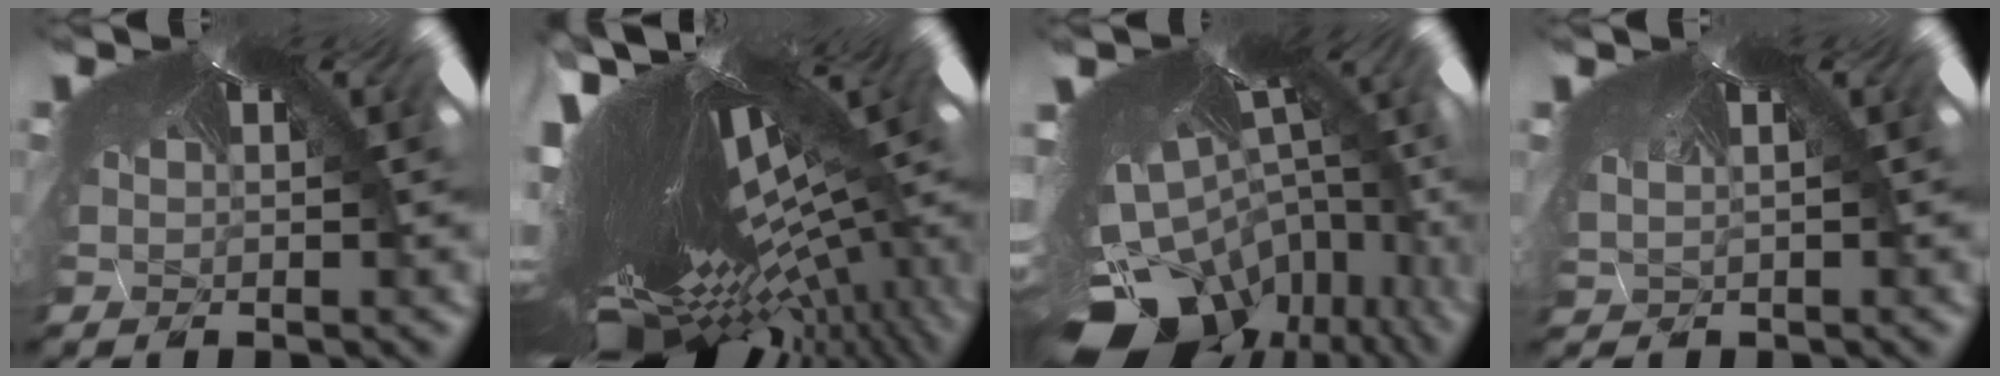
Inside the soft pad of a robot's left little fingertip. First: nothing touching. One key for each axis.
{"total": 7.5, "fx": -6.5, "fy": -1.9, "fz": 3.1, "tx": -0.034, "ty": -0.100, "tz": -0.070}
{"total": 9.0, "fx": -9.0, "fy": -0.2, "fz": 0.3, "tx": -0.007, "ty": -0.098, "tz": -0.124}
{"total": 1.6, "fx": -0.5, "fy": -1.1, "fz": -1.0, "tx": 0.007, "ty": -0.008, "tz": 0.005}